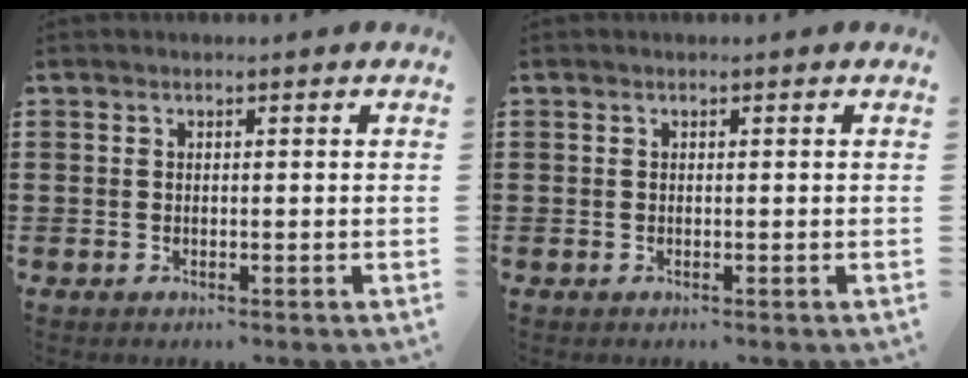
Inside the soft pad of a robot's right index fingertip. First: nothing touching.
{"total": 0.0}